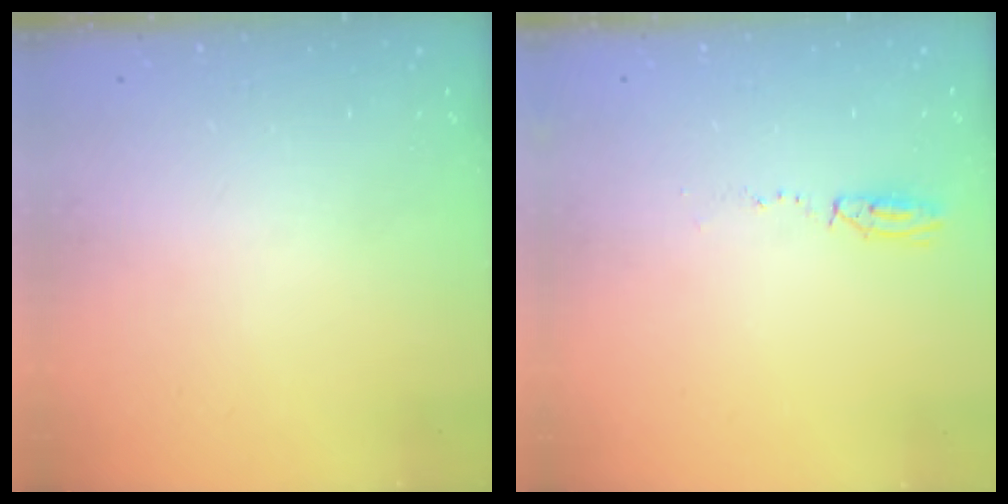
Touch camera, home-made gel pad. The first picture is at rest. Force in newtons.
{"total": 3.9, "press": 3.8, "slide": 0.9}